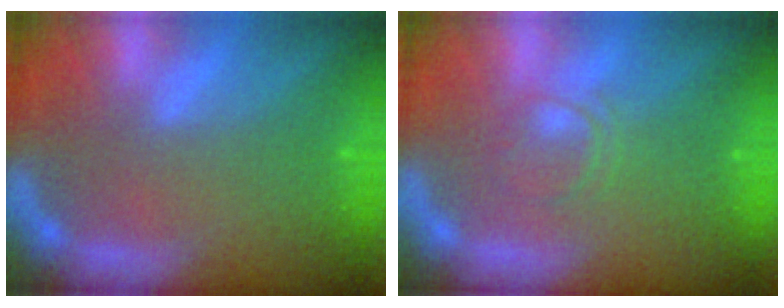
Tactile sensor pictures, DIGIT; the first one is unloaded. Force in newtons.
{"total": 2.4}